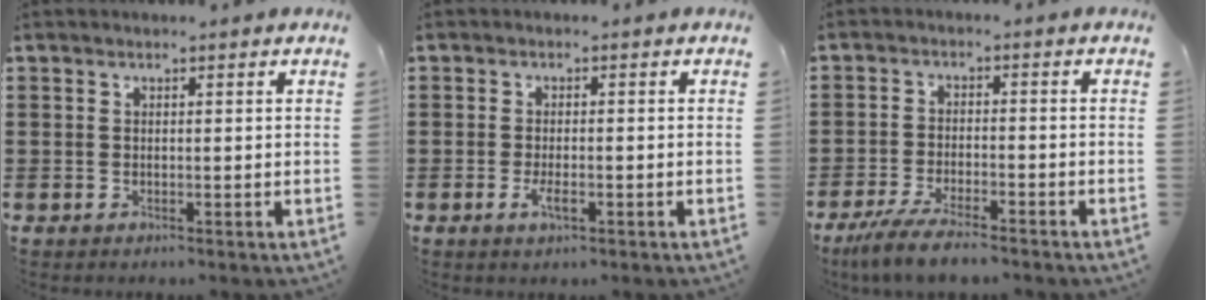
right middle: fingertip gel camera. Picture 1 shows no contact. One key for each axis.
{"total": 2.6, "fx": -1.0, "fy": 0.9, "fz": 2.2, "tx": -0.055, "ty": -0.006, "tz": -0.023}
{"total": 5.0, "fx": -4.3, "fy": 0.6, "fz": 2.5, "tx": -0.061, "ty": -0.007, "tz": -0.086}